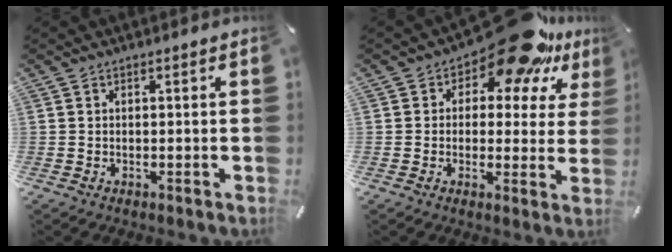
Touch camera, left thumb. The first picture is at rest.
{"total": 15.5, "force": [10.9, 6.8, 8.8], "torque": [-0.120, -0.075, 0.182]}